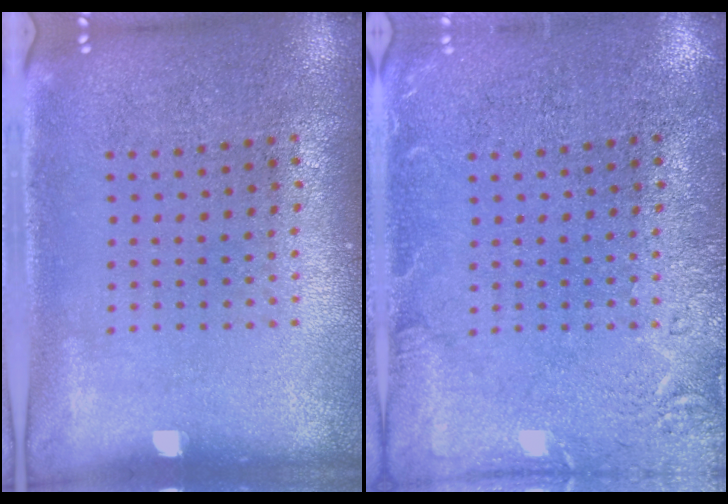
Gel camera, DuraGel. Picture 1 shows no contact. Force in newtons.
{"total": 2.4, "press": 2.4, "slide": 0.4}